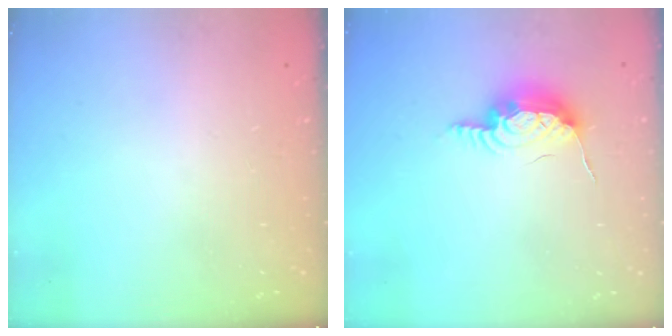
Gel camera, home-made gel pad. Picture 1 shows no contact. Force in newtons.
{"total": 13.7, "press": 11.5, "slide": 7.4}